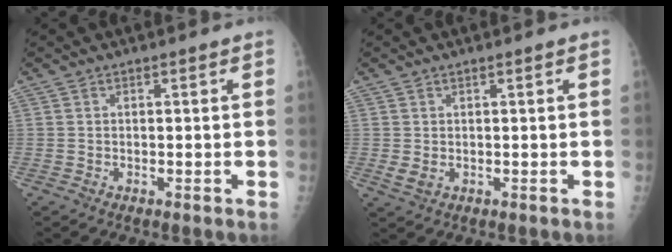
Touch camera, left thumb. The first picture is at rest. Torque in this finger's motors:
{"motor_torque": [-0.10, -0.21, 0.29, 0.11, 0.01]}